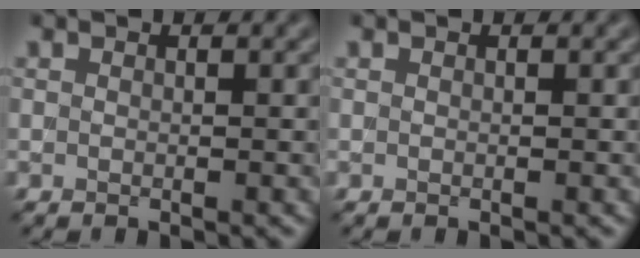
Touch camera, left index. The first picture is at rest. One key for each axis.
{"total": 0.0}